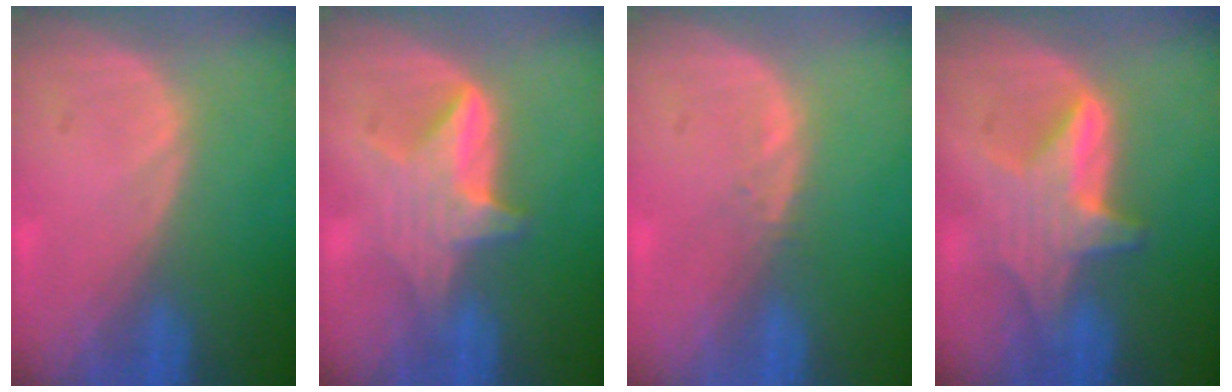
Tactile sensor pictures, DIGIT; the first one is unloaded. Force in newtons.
{"total": 6.1, "press": 5.7, "slide": 2.1}
{"total": 0.7, "press": 0.7, "slide": 0.1}
{"total": 6.2, "press": 6.2, "slide": 0.6}